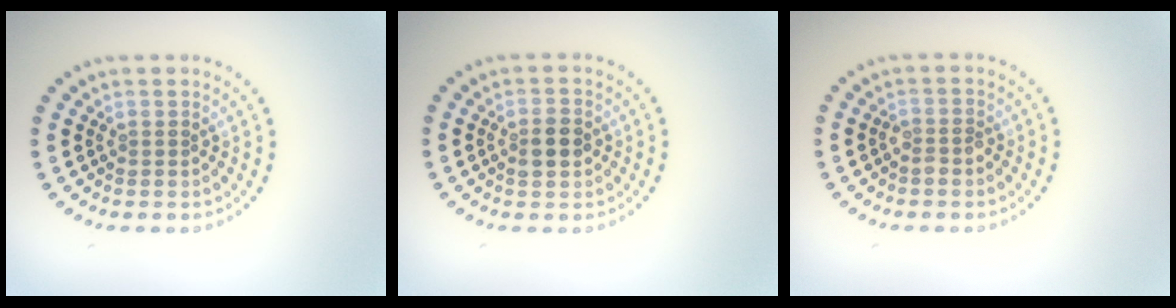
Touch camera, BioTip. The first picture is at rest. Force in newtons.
{"total": 2.7, "press": 2.7, "slide": 0.1}
{"total": 1.1, "press": 1.1, "slide": 0.4}